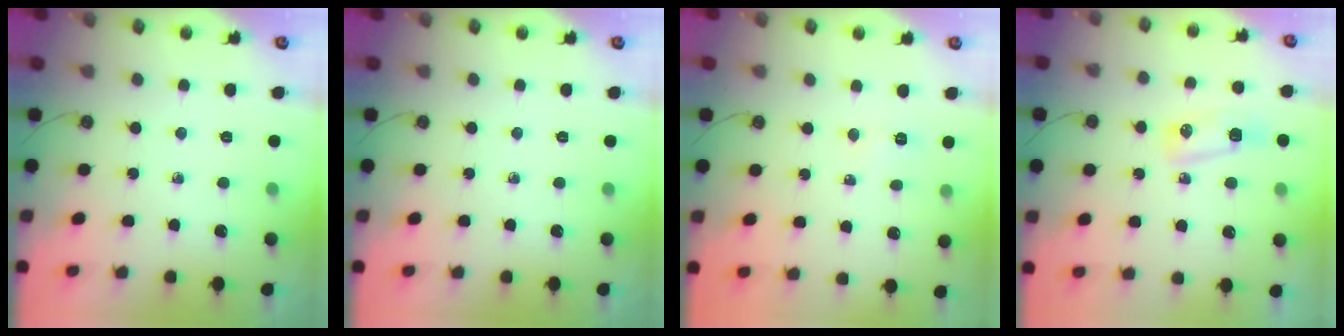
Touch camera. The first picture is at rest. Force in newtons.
{"total": 0.0}
{"total": 4.3, "press": 4.2, "slide": 0.9}
{"total": 6.3, "press": 6.3, "slide": 0.7}